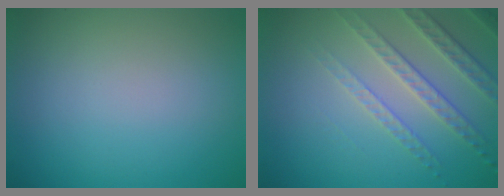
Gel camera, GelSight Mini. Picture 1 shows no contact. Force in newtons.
{"total": 4.4, "press": 3.3, "slide": 2.9}